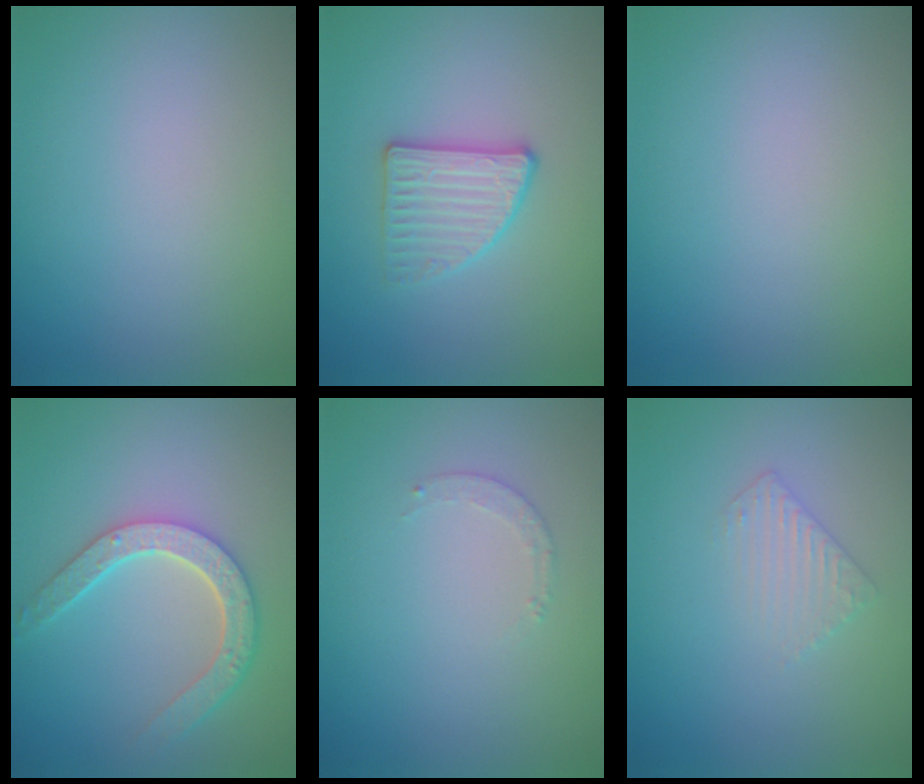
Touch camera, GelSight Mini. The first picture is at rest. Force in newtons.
{"total": 2.8, "press": 2.7, "slide": 0.7}
{"total": 0.0}
{"total": 4.8, "press": 3.8, "slide": 2.9}
{"total": 0.6, "press": 0.5, "slide": 0.3}
{"total": 1.6, "press": 1.6, "slide": 0.4}